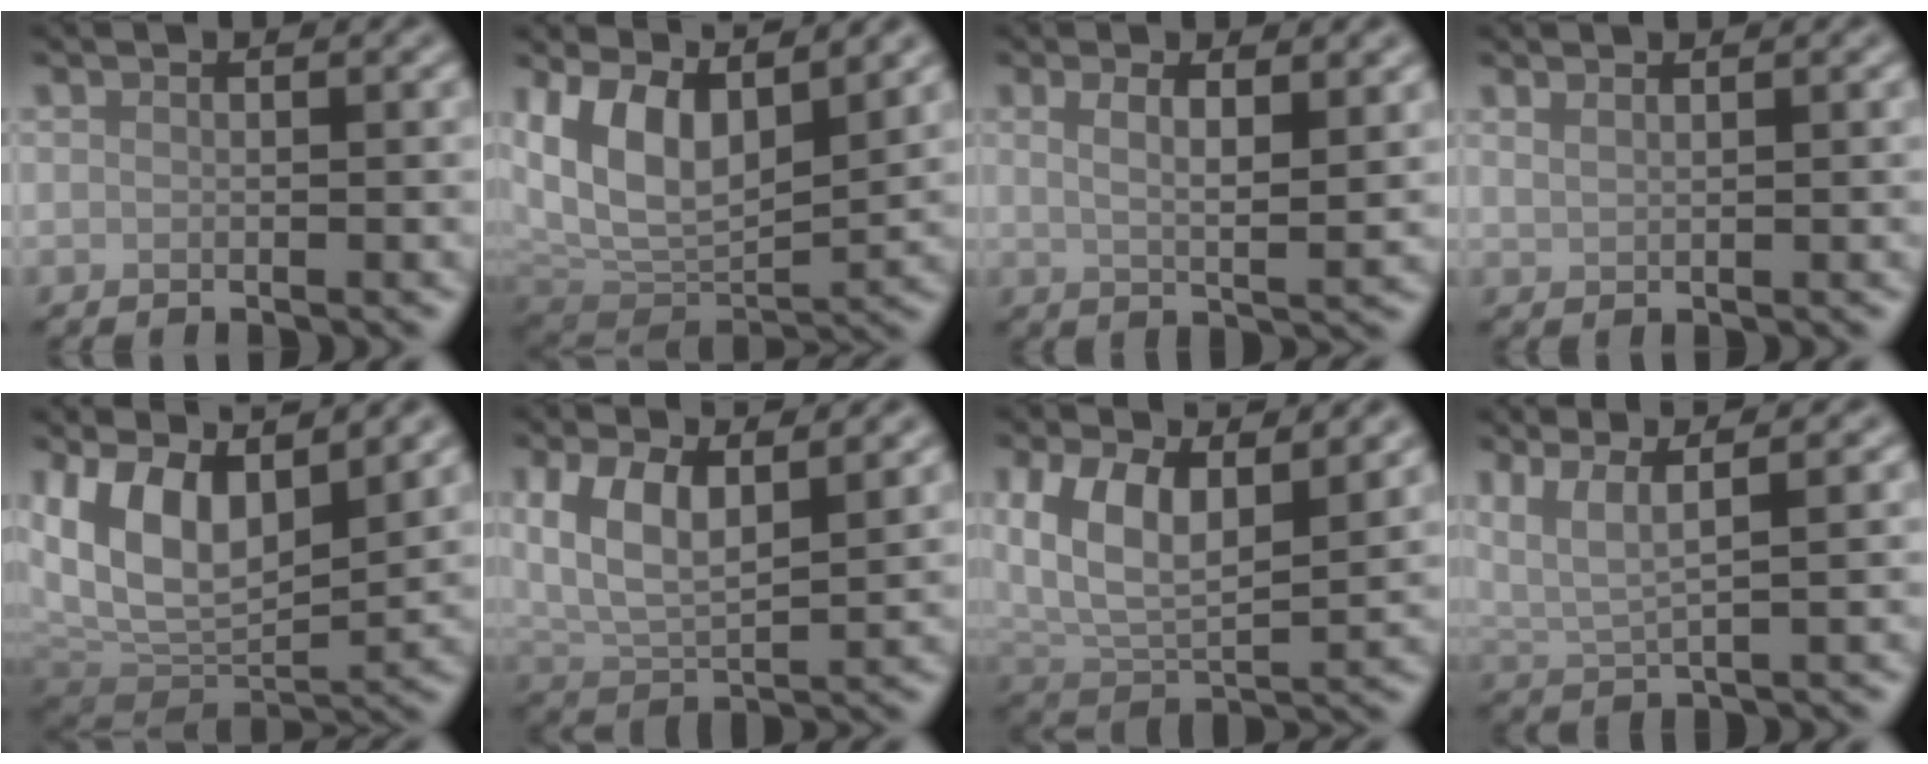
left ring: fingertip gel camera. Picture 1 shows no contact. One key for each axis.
{"total": 9.1, "fx": 3.8, "fy": 4.7, "fz": 6.8, "tx": -0.129, "ty": -0.008, "tz": 0.068}
{"total": 3.5, "fx": 1.6, "fy": 1.0, "fz": 3.0, "tx": -0.043, "ty": -0.004, "tz": 0.026}
{"total": 1.2, "fx": 1.0, "fy": 0.4, "fz": 0.5, "tx": -0.009, "ty": -0.002, "tz": 0.017}
{"total": 10.0, "fx": 4.0, "fy": 5.1, "fz": 7.6, "tx": -0.136, "ty": -0.008, "tz": 0.073}
{"total": 6.7, "fx": 3.0, "fy": 3.2, "fz": 5.1, "tx": -0.104, "ty": 0.003, "tz": 0.052}
{"total": 8.8, "fx": 3.7, "fy": 4.6, "fz": 6.5, "tx": -0.118, "ty": -0.003, "tz": 0.060}
{"total": 4.3, "fx": 2.4, "fy": 0.9, "fz": 3.5, "tx": -0.074, "ty": 0.008, "tz": 0.050}